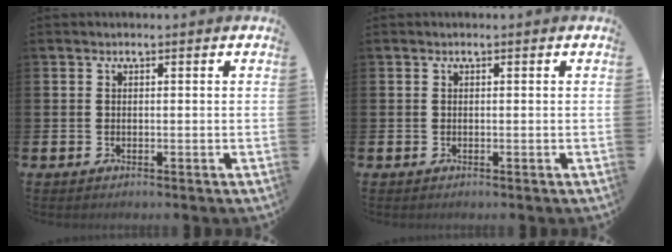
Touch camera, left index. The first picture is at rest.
{"total": 0.0}